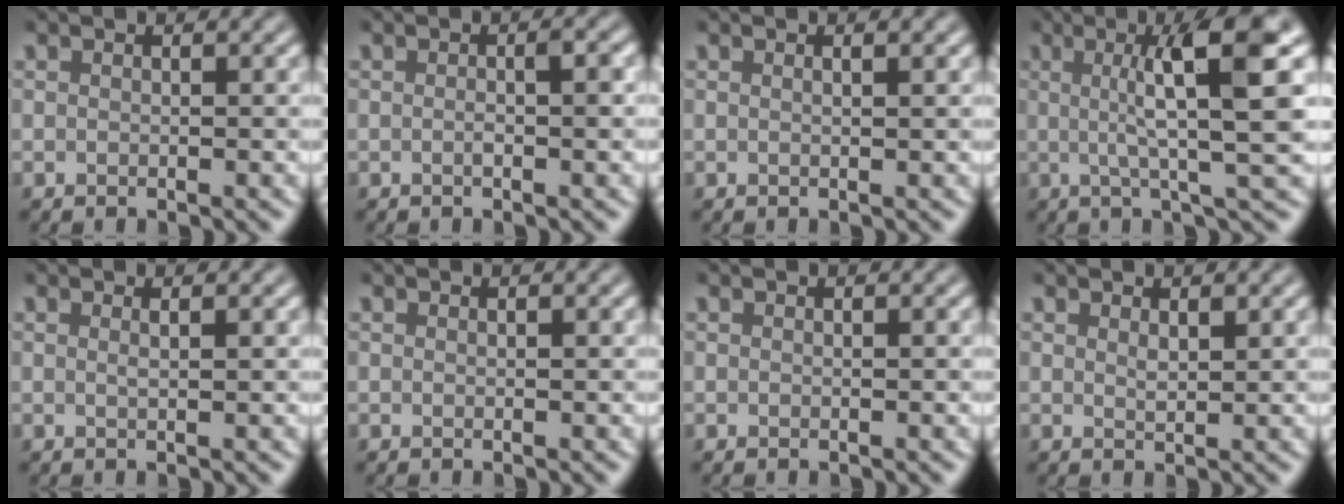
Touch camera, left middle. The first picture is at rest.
{"total": 1.5, "force": [-0.2, 0.2, 1.5], "torque": [-0.024, 0.002, -0.003]}
{"total": 1.1, "force": [0.5, 0.3, 0.9], "torque": [-0.008, -0.002, 0.001]}
{"total": 8.3, "force": [1.4, 1.4, 8.1], "torque": [-0.109, 0.012, 0.022]}
{"total": 1.0, "force": [0.4, 0.3, 0.9], "torque": [-0.008, 0.000, 0.001]}
{"total": 0.0}
{"total": 0.0}
{"total": 0.9, "force": [0.6, 0.2, 0.6], "torque": [-0.012, -0.004, 0.012]}